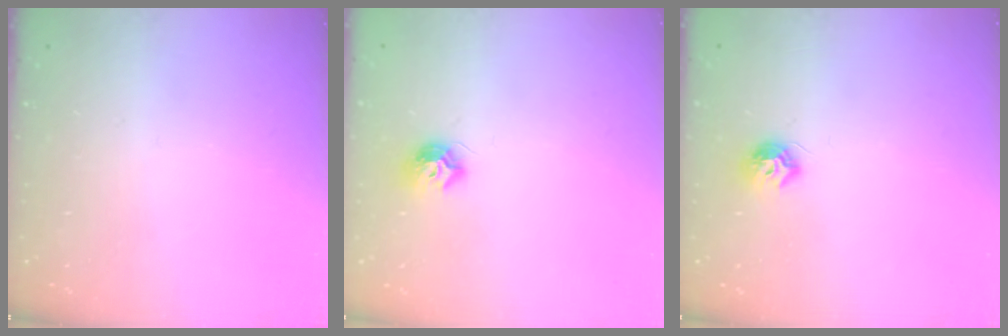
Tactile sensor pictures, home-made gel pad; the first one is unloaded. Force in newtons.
{"total": 7.9, "press": 7.9, "slide": 0.4}
{"total": 7.0, "press": 6.9, "slide": 0.5}